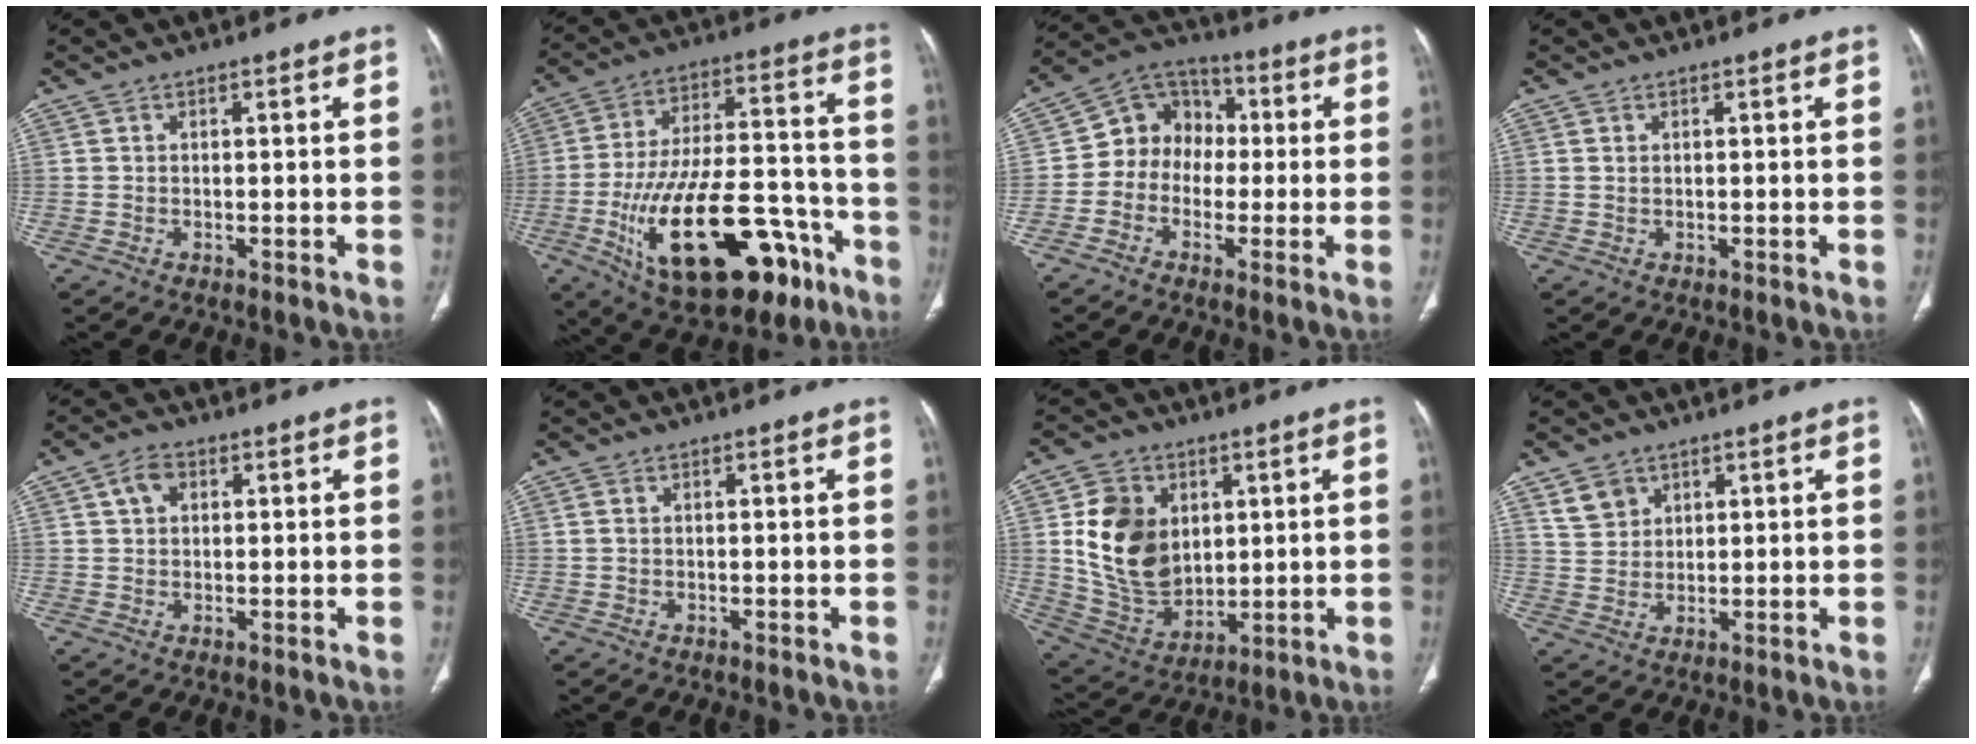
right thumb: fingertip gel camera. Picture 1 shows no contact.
{"total": 28.0, "force": [-12.4, 12.5, 21.8], "torque": [-0.355, 0.051, -0.182]}
{"total": 10.3, "force": [-0.5, 8.7, 5.4], "torque": [-0.047, 0.033, -0.025]}
{"total": 0.7, "force": [0.4, 0.4, 0.4], "torque": [-0.007, -0.001, 0.008]}
{"total": 3.7, "force": [1.3, 2.7, 2.2], "torque": [-0.035, 0.007, 0.024]}
{"total": 0.7, "force": [0.2, 0.4, 0.5], "torque": [-0.017, 0.005, 0.006]}
{"total": 16.0, "force": [3.3, 11.9, 10.1], "torque": [-0.146, -0.018, 0.080]}
{"total": 4.5, "force": [2.8, 3.2, 1.2], "torque": [-0.008, -0.016, 0.062]}